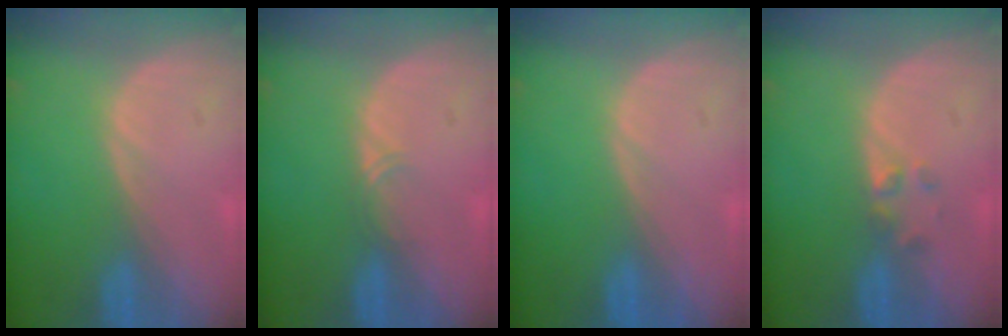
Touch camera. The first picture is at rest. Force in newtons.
{"total": 1.1, "press": 1.0, "slide": 0.6}
{"total": 0.0}
{"total": 1.9, "press": 1.7, "slide": 0.8}